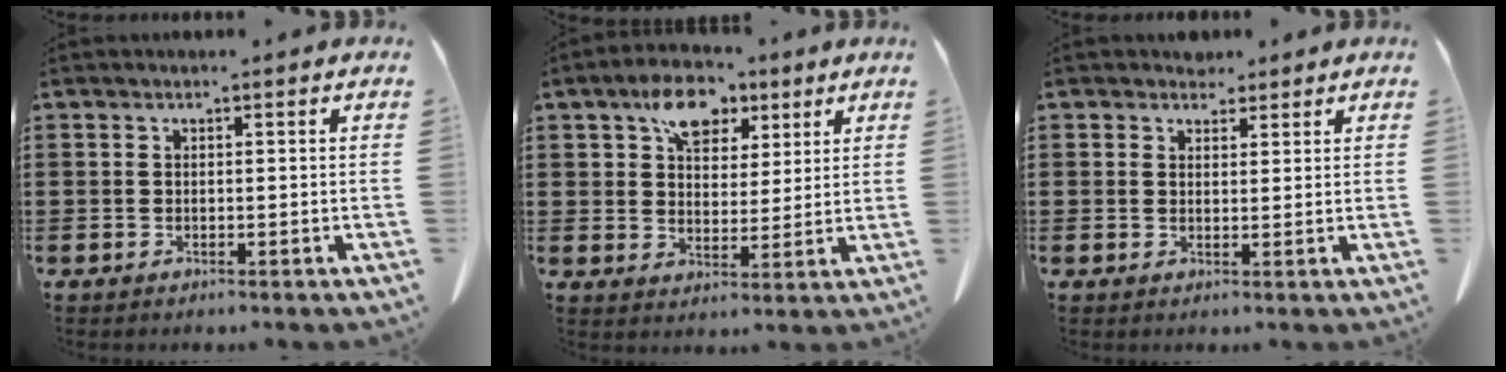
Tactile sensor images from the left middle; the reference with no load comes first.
{"total": 8.3, "force": [4.9, 5.1, 4.2], "torque": [-0.084, 0.004, 0.086]}
{"total": 2.4, "force": [2.1, 1.1, 0.3], "torque": [-0.004, 0.002, 0.039]}